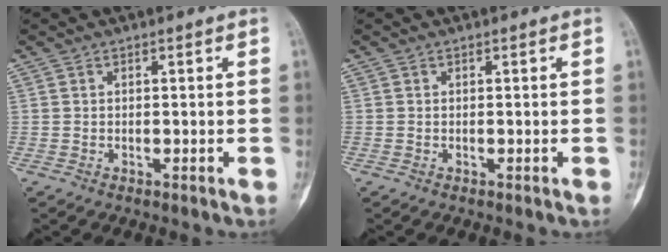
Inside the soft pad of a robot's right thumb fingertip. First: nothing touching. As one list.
[{"total": 0.0}]